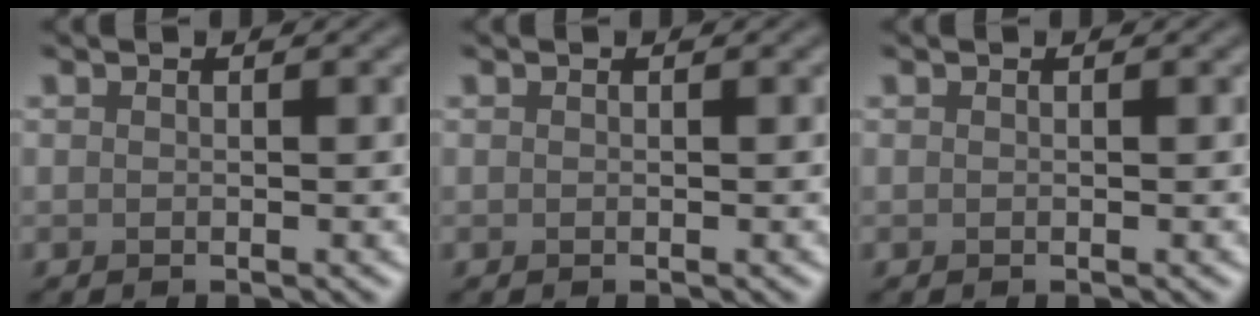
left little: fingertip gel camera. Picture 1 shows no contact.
{"total": 0.0}
{"total": 0.0}